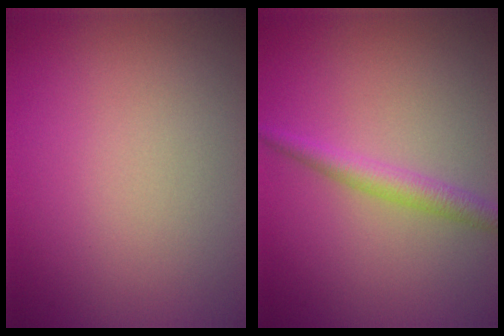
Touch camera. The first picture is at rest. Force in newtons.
{"total": 2.3, "press": 2.3, "slide": 0.1}